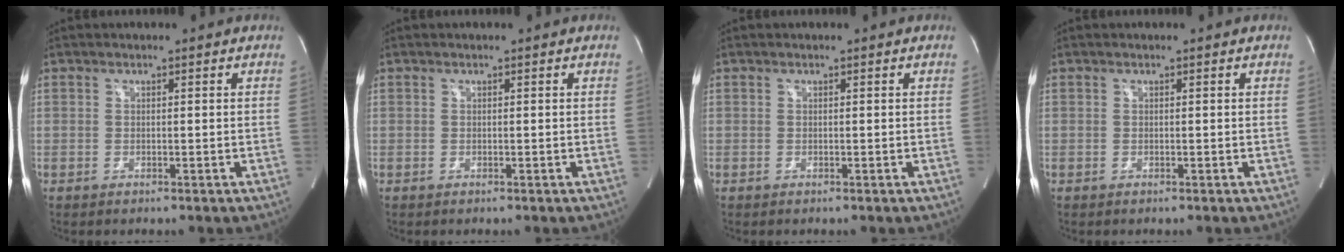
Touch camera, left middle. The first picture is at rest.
{"total": 0.0}
{"total": 0.0}
{"total": 0.0}